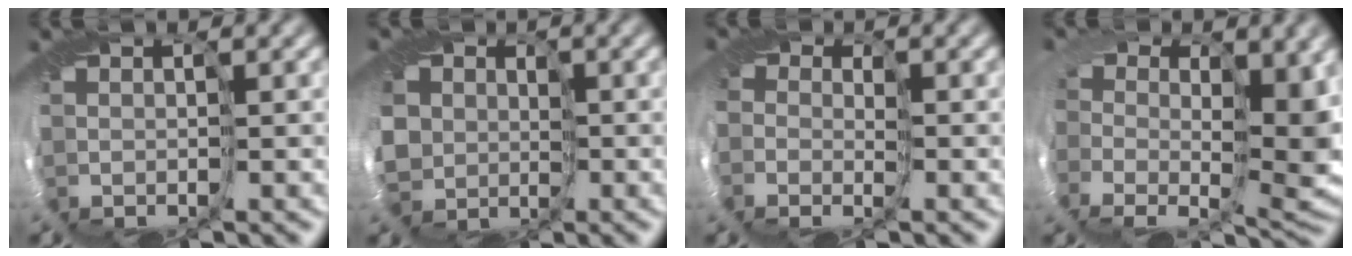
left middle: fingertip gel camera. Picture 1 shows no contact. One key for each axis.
{"total": 5.3, "fx": -1.6, "fy": 4.5, "fz": 2.2, "tx": -0.026, "ty": -0.018, "tz": -0.055}
{"total": 2.0, "fx": -1.1, "fy": 1.6, "fz": 0.1, "tx": 0.009, "ty": -0.022, "tz": -0.025}
{"total": 8.0, "fx": 0.5, "fy": 4.9, "fz": 6.3, "tx": -0.097, "ty": -0.046, "tz": 0.014}